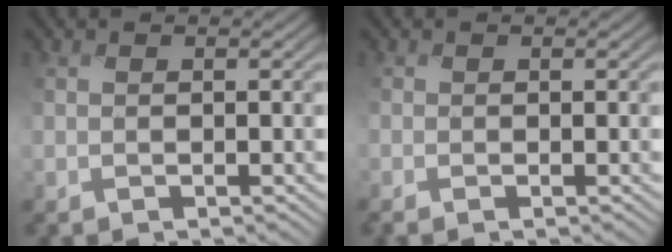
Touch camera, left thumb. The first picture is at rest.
{"total": 1.1, "force": [-0.7, 0.6, 0.5], "torque": [-0.017, -0.005, -0.019]}